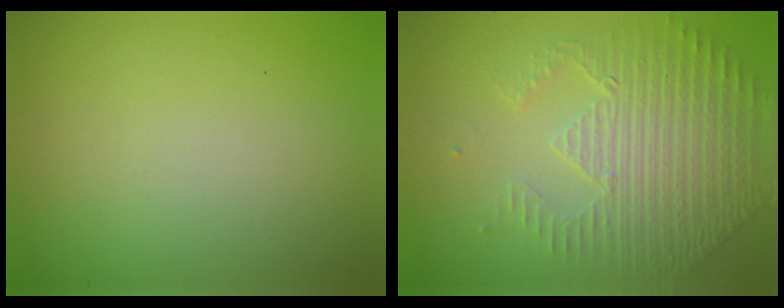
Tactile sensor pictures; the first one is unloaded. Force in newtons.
{"total": 4.6, "press": 3.5, "slide": 3.0}